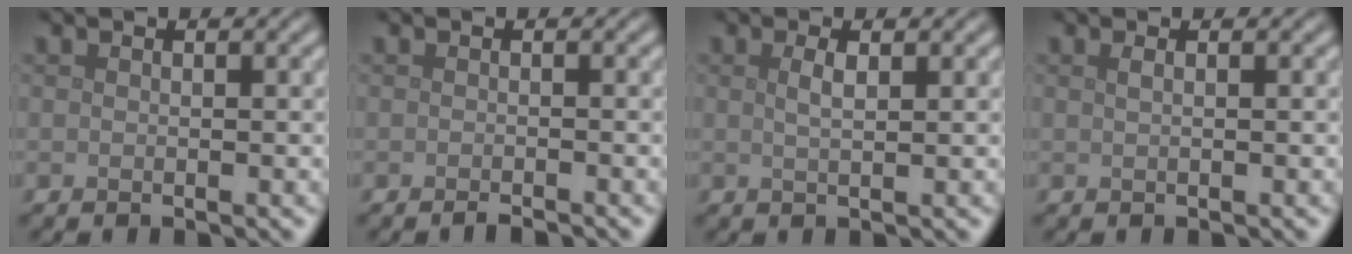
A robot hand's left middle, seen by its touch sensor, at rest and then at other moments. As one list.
[{"total": 0.8, "force": [-0.6, 0.0, 0.4], "torque": [-0.005, 0.000, -0.012]}, {"total": 1.6, "force": [0.7, 0.5, 1.4], "torque": [-0.023, 0.003, 0.009]}, {"total": 0.9, "force": [0.3, 0.4, 0.7], "torque": [-0.009, -0.001, -0.001]}]